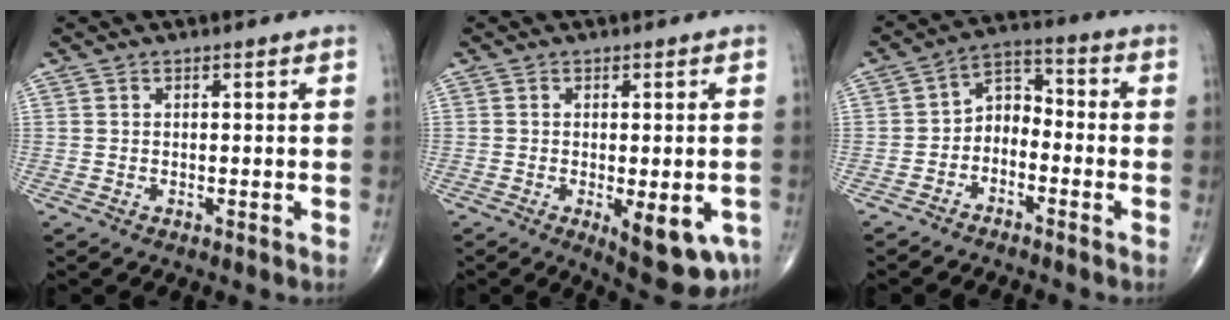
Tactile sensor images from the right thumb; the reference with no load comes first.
{"total": 10.0, "force": [-3.5, 3.7, 8.6], "torque": [-0.099, -0.010, -0.039]}
{"total": 6.4, "force": [-2.8, 4.3, 3.8], "torque": [-0.044, 0.047, -0.065]}